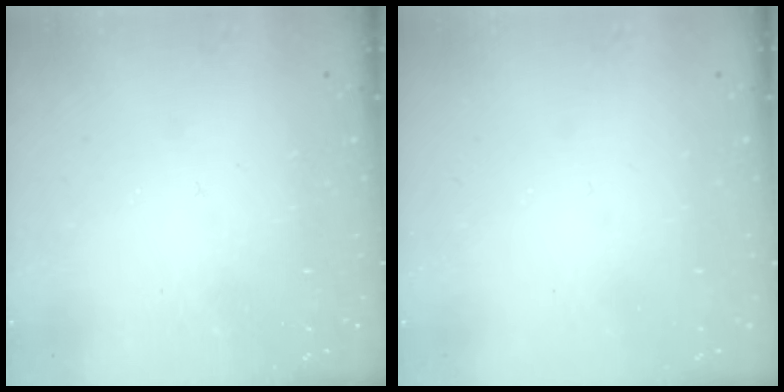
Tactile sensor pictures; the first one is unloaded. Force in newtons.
{"total": 0.0}